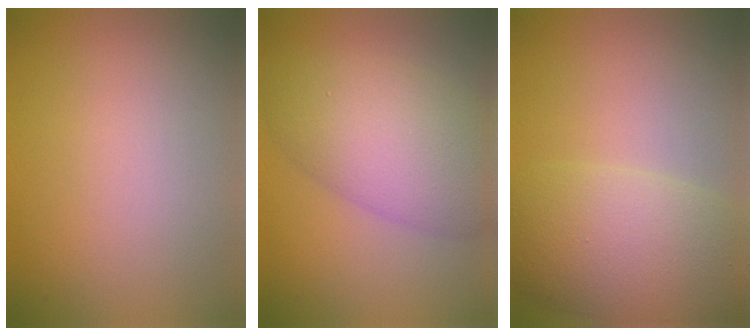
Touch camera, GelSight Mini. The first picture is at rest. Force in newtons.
{"total": 7.7, "press": 7.7, "slide": 0.0}
{"total": 8.0, "press": 8.0, "slide": 0.5}